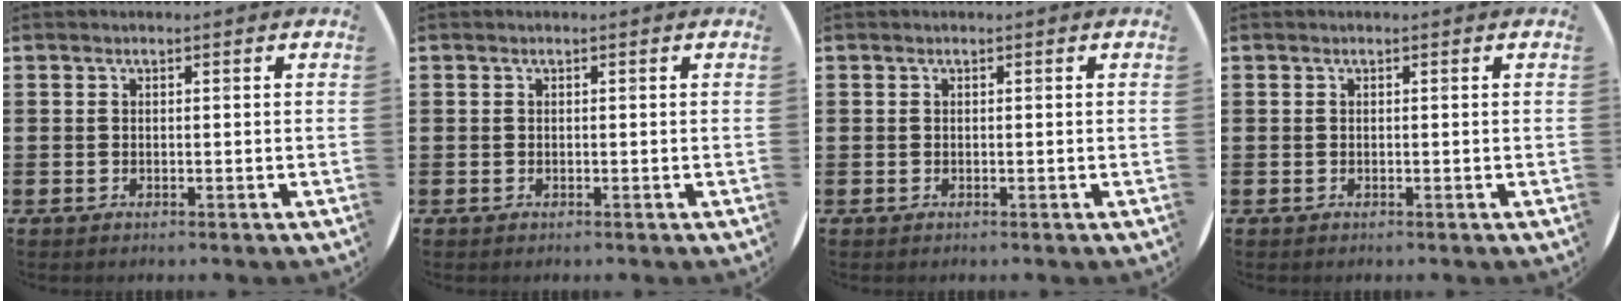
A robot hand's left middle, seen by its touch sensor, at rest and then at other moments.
{"total": 0.0}
{"total": 0.0}
{"total": 0.0}